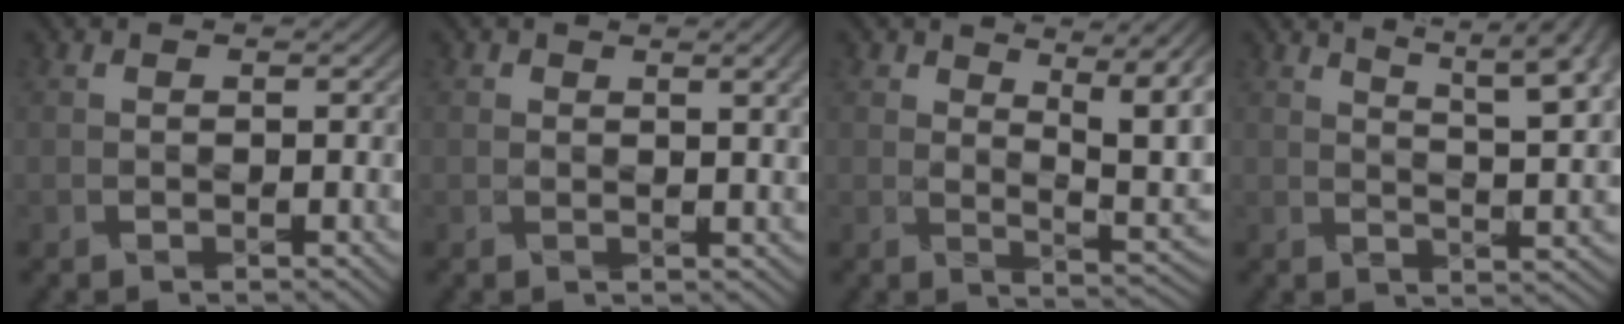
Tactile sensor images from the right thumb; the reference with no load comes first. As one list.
[{"total": 2.9, "force": [1.4, 0.9, 2.4], "torque": [-0.034, 0.002, 0.022]}, {"total": 7.4, "force": [3.6, 2.6, 5.9], "torque": [-0.100, -0.005, 0.060]}, {"total": 12.1, "force": [7.3, 3.6, 9.0], "torque": [-0.121, 0.022, 0.089]}]